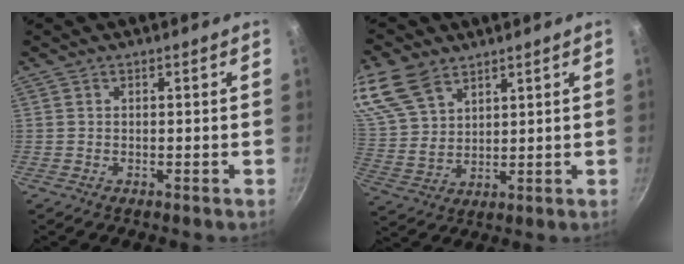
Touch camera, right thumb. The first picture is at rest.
{"total": 13.9, "force": [8.8, 8.3, 6.8], "torque": [-0.141, -0.004, 0.188]}